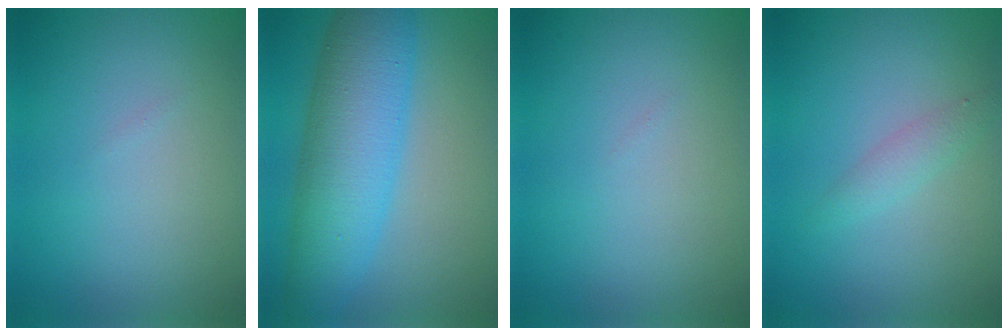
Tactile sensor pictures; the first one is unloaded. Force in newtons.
{"total": 8.6, "press": 8.6, "slide": 0.2}
{"total": 0.0}
{"total": 1.5, "press": 1.5, "slide": 0.0}